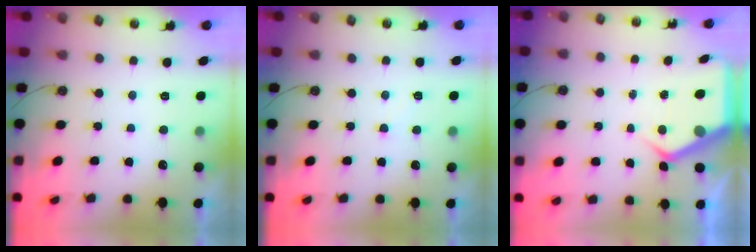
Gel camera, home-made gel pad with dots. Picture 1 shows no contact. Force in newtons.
{"total": 2.8, "press": 2.8, "slide": 0.4}
{"total": 5.4, "press": 5.4, "slide": 0.3}